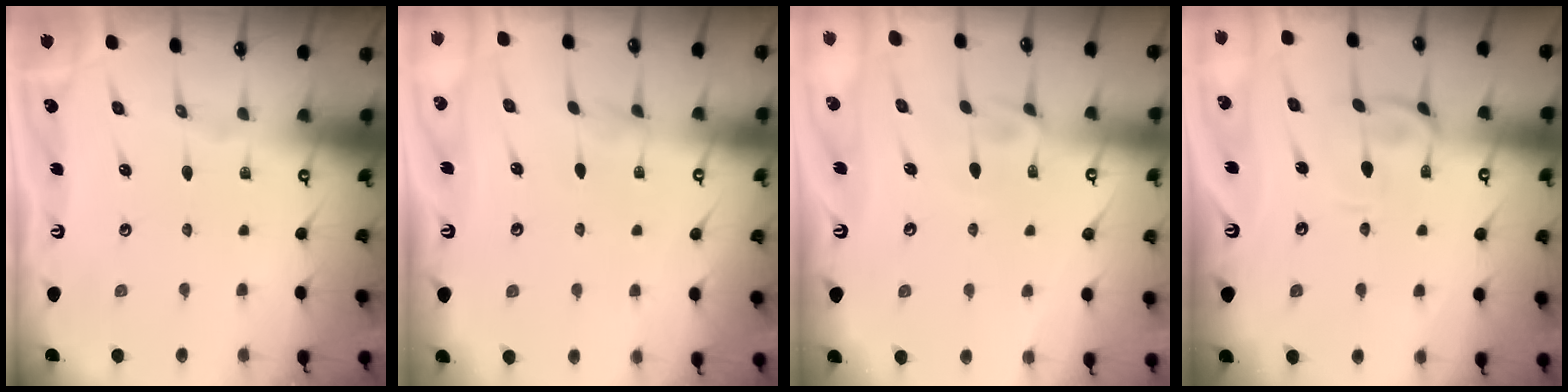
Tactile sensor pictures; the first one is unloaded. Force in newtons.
{"total": 3.5, "press": 3.5, "slide": 0.2}
{"total": 1.3, "press": 1.0, "slide": 0.8}
{"total": 1.4, "press": 1.2, "slide": 0.7}